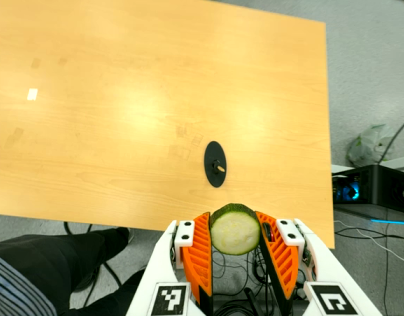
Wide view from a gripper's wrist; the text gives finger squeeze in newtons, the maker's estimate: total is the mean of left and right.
{"total": 11.8, "left": 12.4, "right": 11.2}